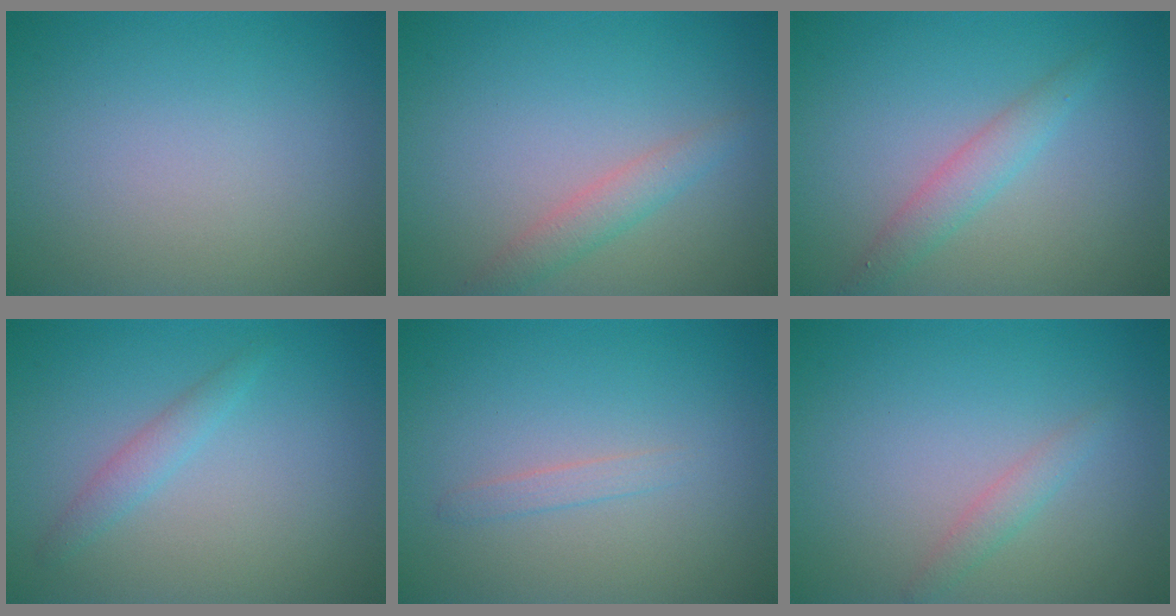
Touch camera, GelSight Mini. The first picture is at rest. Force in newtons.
{"total": 2.0, "press": 2.0, "slide": 0.0}
{"total": 2.2, "press": 2.2, "slide": 0.0}
{"total": 1.4, "press": 1.4, "slide": 0.1}
{"total": 0.9, "press": 0.9, "slide": 0.1}
{"total": 1.3, "press": 1.3, "slide": 0.0}